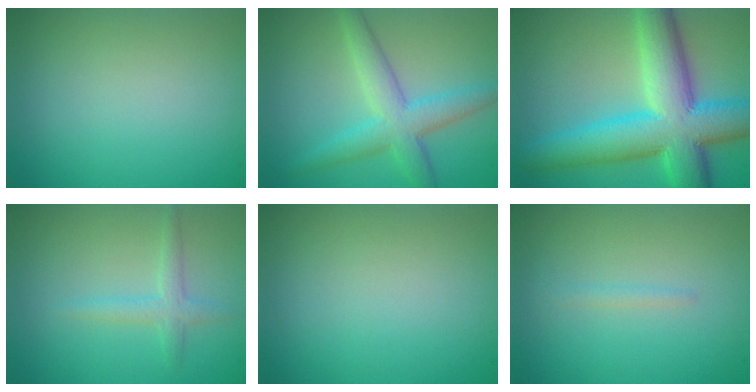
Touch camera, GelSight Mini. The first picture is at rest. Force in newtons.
{"total": 4.7, "press": 4.7, "slide": 0.1}
{"total": 11.8, "press": 11.8, "slide": 0.1}
{"total": 1.8, "press": 1.8, "slide": 0.1}
{"total": 0.0}
{"total": 0.8, "press": 0.7, "slide": 0.1}